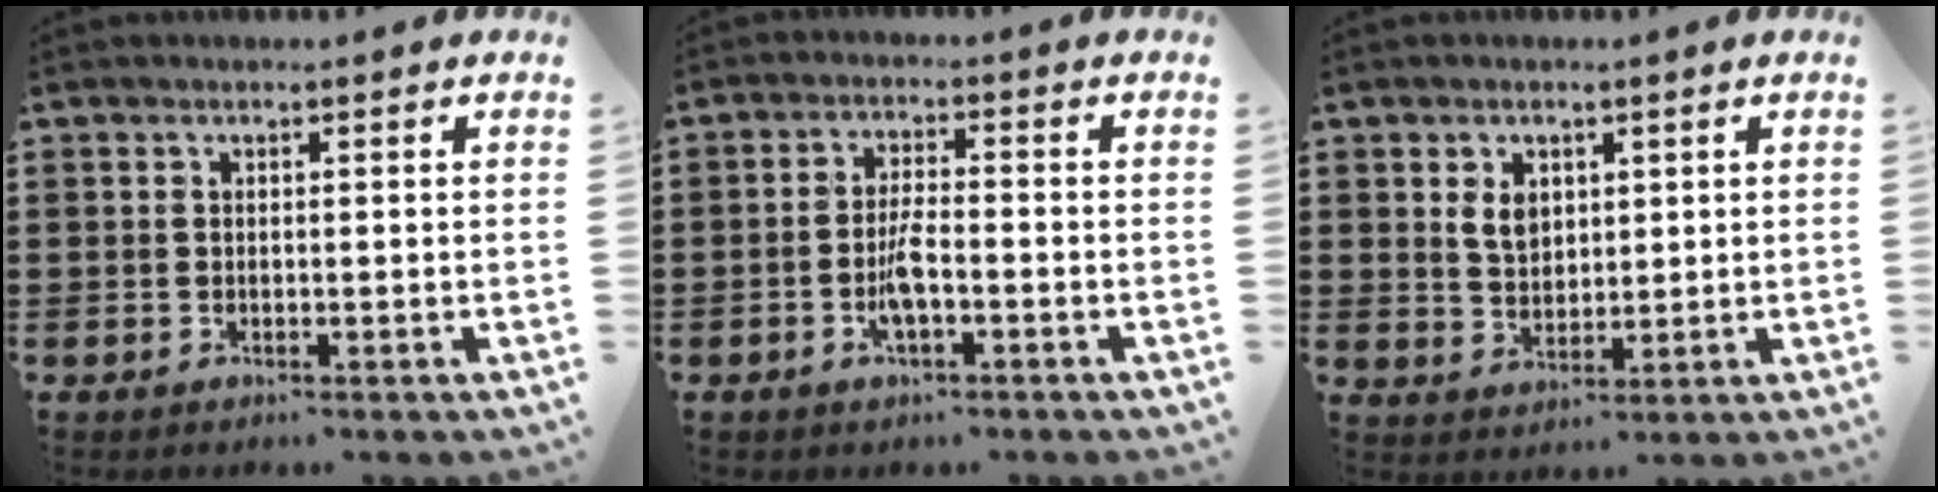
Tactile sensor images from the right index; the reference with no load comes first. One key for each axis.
{"total": 4.4, "fx": -1.7, "fy": 1.2, "fz": 3.9, "tx": -0.080, "ty": -0.001, "tz": -0.034}
{"total": 4.0, "fx": 1.4, "fy": 2.9, "fz": 2.4, "tx": -0.057, "ty": 0.010, "tz": 0.026}